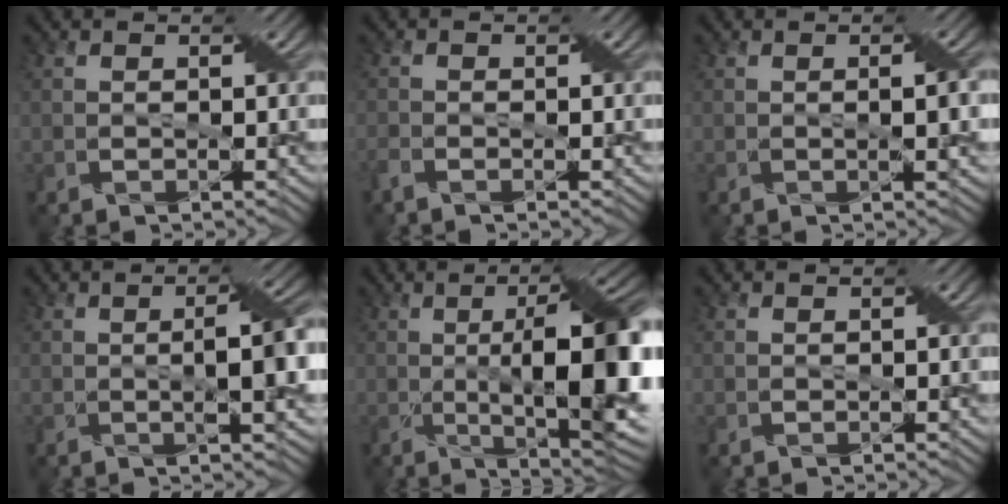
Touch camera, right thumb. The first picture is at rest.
{"total": 1.4, "force": [-1.1, 0.5, 0.8], "torque": [-0.024, -0.001, -0.025]}
{"total": 2.3, "force": [0.0, 0.3, 2.2], "torque": [-0.037, 0.003, 0.001]}
{"total": 5.2, "force": [-0.1, 1.1, 5.1], "torque": [-0.081, 0.004, 0.000]}
{"total": 16.6, "force": [-1.2, 5.1, 15.7], "torque": [-0.217, 0.002, -0.014]}
{"total": 0.0}